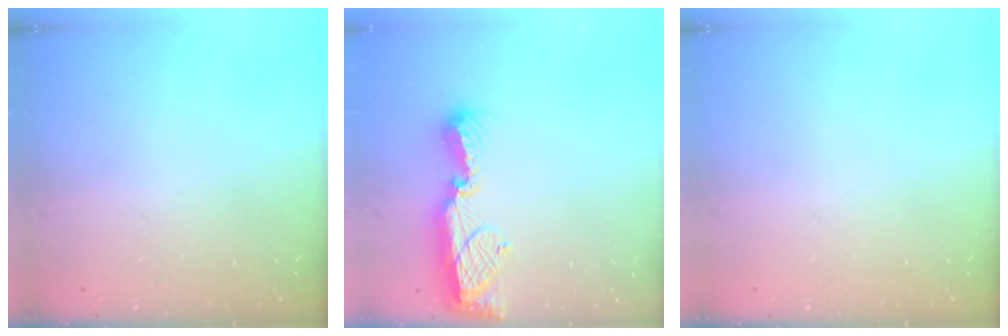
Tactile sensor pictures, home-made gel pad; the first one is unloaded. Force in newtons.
{"total": 13.3, "press": 12.2, "slide": 5.5}
{"total": 0.0}